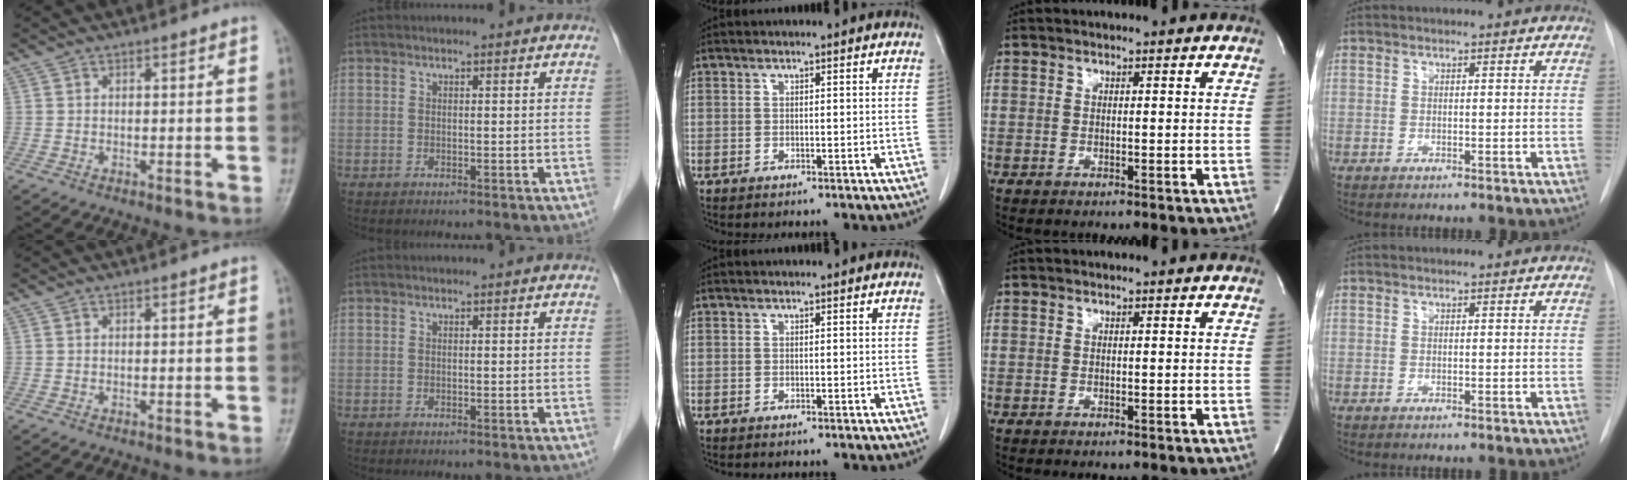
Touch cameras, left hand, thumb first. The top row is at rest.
{}